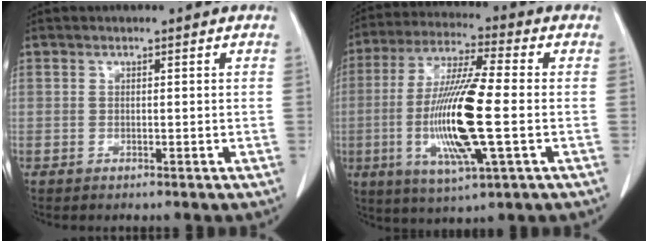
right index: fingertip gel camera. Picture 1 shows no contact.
{"total": 16.0, "force": [-2.5, 1.5, 15.7], "torque": [-0.319, -0.015, -0.047]}